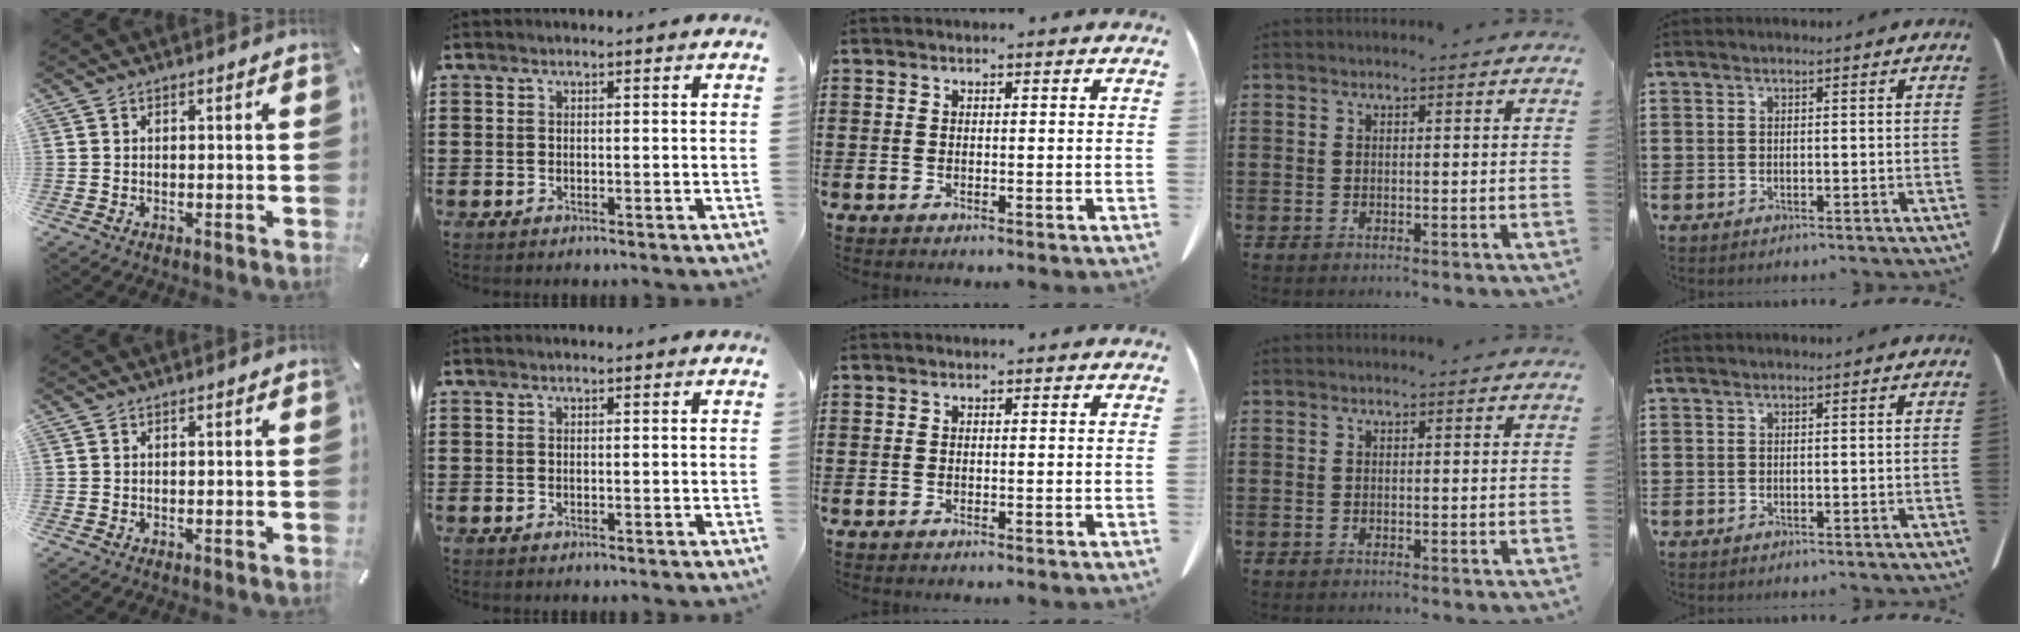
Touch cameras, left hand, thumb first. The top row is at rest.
{}